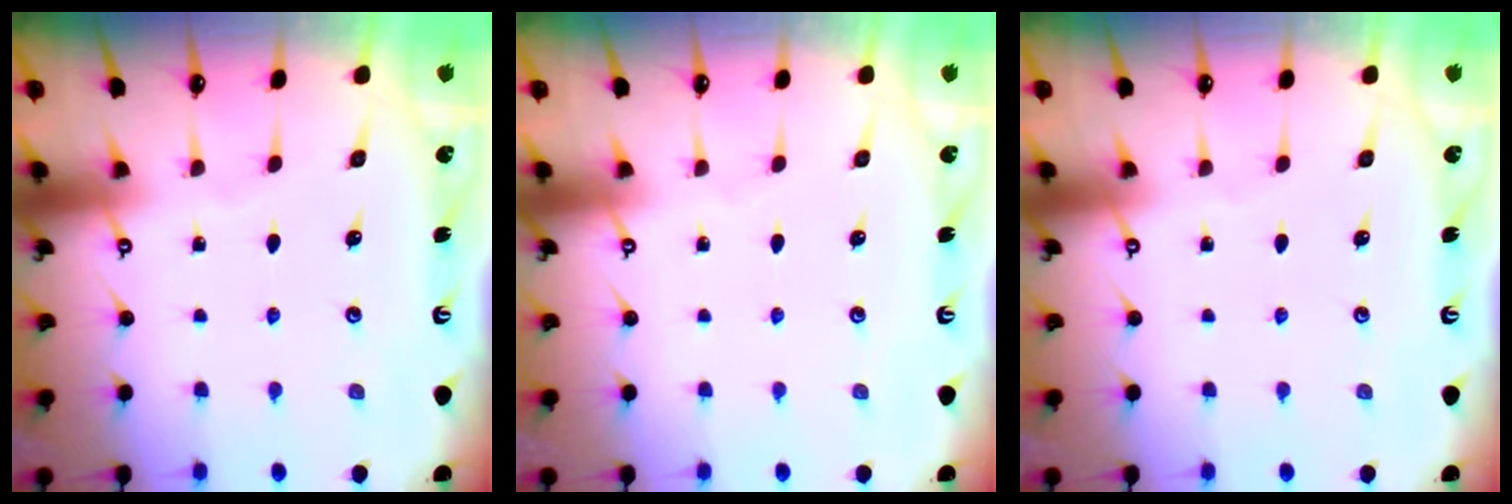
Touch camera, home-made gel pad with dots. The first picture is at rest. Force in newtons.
{"total": 0.0}
{"total": 0.0}